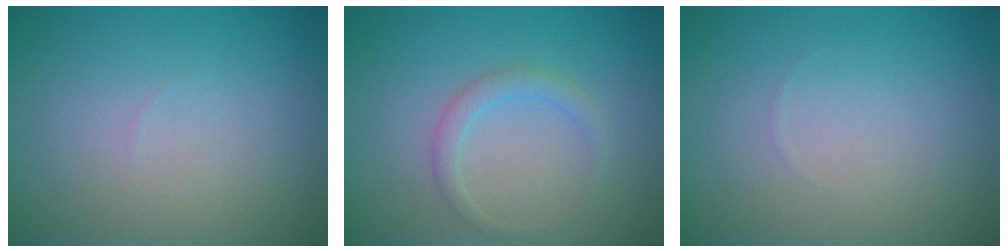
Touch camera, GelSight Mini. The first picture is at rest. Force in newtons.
{"total": 1.6, "press": 1.6, "slide": 0.0}
{"total": 0.0}